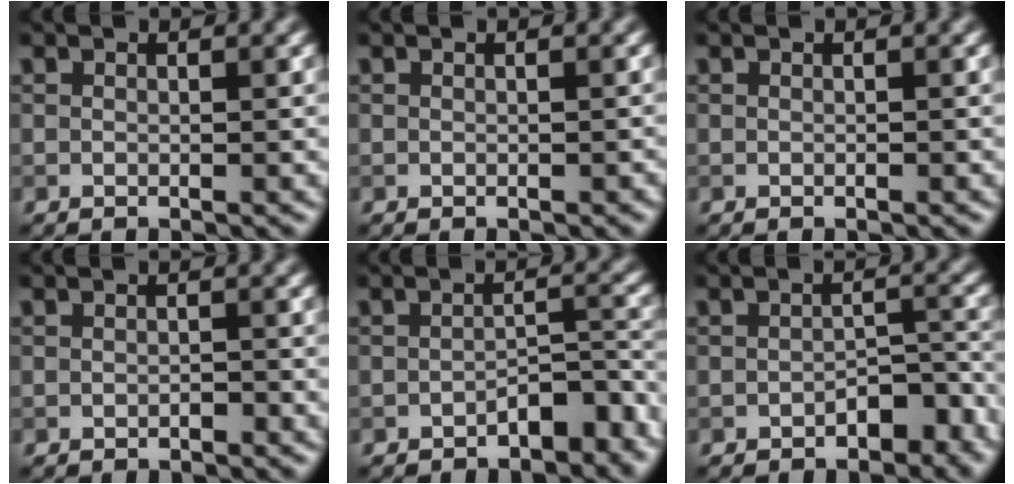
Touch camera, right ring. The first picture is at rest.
{"total": 0.0}
{"total": 0.0}
{"total": 0.5, "force": [-0.4, 0.2, 0.3], "torque": [-0.003, 0.000, -0.005]}
{"total": 3.8, "force": [-2.6, 1.6, 2.3], "torque": [-0.025, 0.009, -0.039]}
{"total": 3.6, "force": [-2.2, 1.9, 2.1], "torque": [-0.024, 0.005, -0.031]}